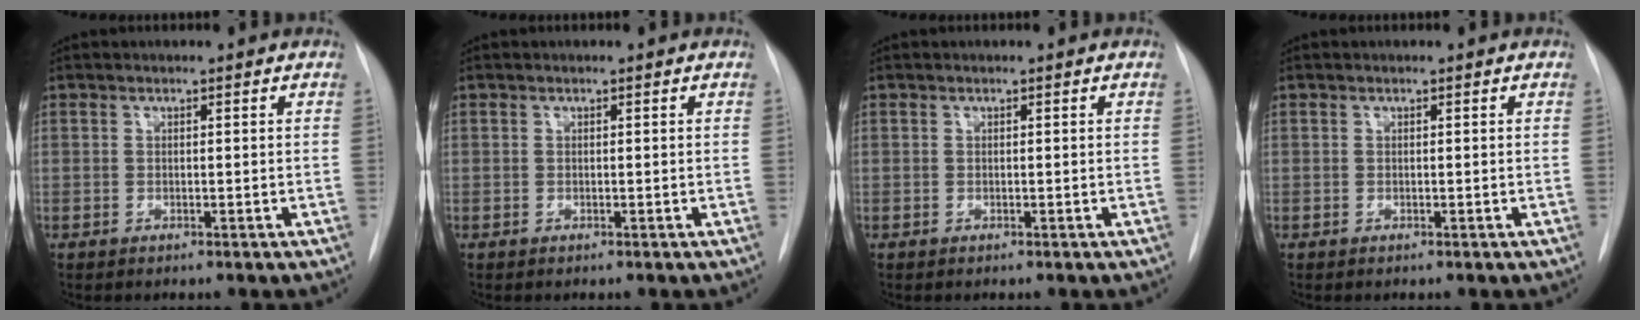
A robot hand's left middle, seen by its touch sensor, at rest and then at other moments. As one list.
[{"total": 0.0}, {"total": 0.0}, {"total": 0.0}]